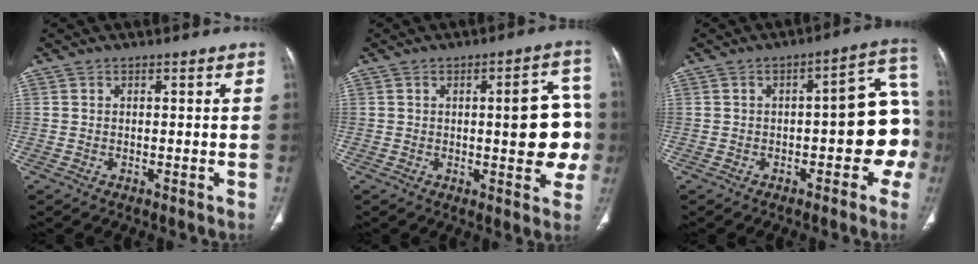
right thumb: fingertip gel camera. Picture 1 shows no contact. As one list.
[{"total": 12.0, "force": [-0.4, 4.3, 11.2], "torque": [-0.108, 0.017, -0.003]}, {"total": 12.2, "force": [-2.6, 5.4, 10.6], "torque": [-0.097, 0.047, -0.036]}]